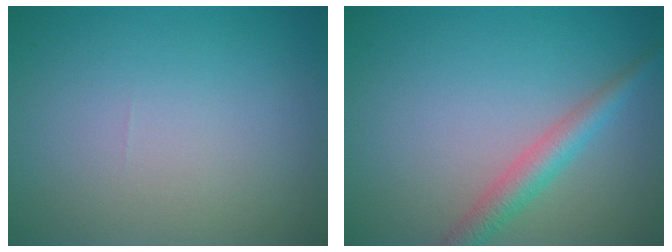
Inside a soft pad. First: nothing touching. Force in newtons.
{"total": 2.9, "press": 2.9, "slide": 0.1}